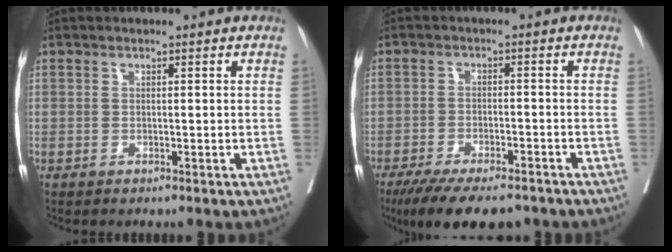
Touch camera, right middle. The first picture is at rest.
{"total": 12.2, "force": [-9.6, 3.7, 6.5], "torque": [-0.106, -0.017, -0.145]}